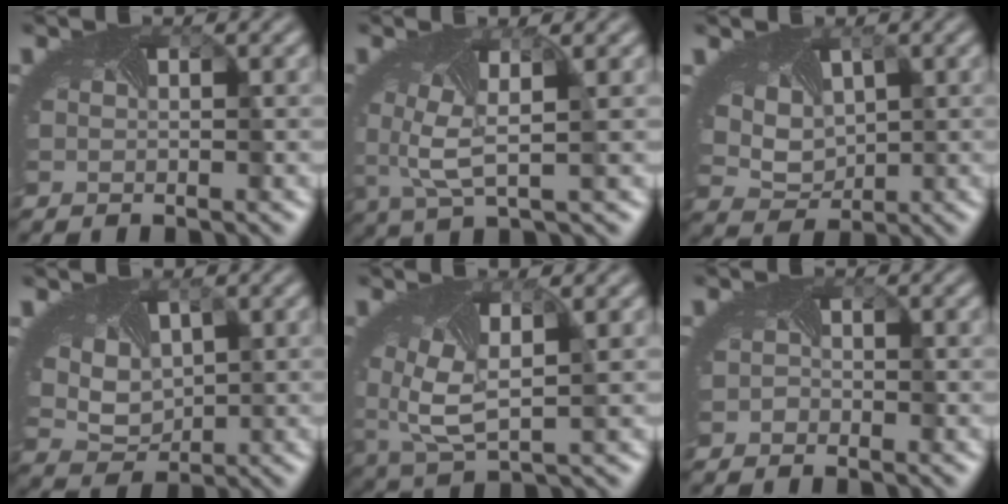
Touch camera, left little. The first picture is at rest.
{"total": 3.8, "force": [0.3, 1.0, 3.7], "torque": [-0.099, -0.001, 0.003]}
{"total": 4.8, "force": [2.0, 3.4, 2.7], "torque": [-0.069, 0.015, 0.042]}
{"total": 4.4, "force": [1.9, 3.1, 2.5], "torque": [-0.069, 0.010, 0.045]}
{"total": 5.8, "force": [0.4, 2.8, 5.1], "torque": [-0.121, -0.005, 0.009]}
{"total": 0.7, "force": [-0.7, 0.3, -0.2], "torque": [0.002, -0.003, -0.013]}